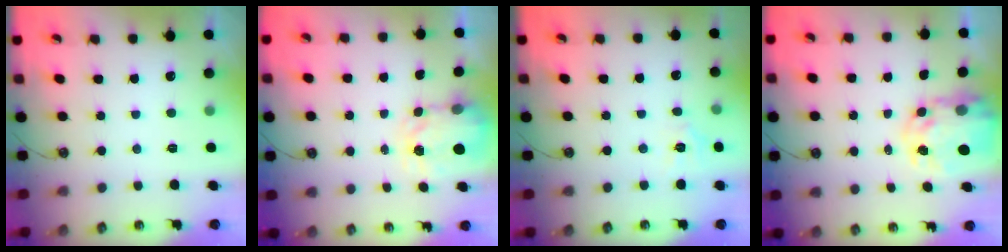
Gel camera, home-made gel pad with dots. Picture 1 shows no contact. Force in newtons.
{"total": 3.7, "press": 3.7, "slide": 0.6}
{"total": 3.5, "press": 3.4, "slide": 0.5}
{"total": 8.5, "press": 8.5, "slide": 0.8}